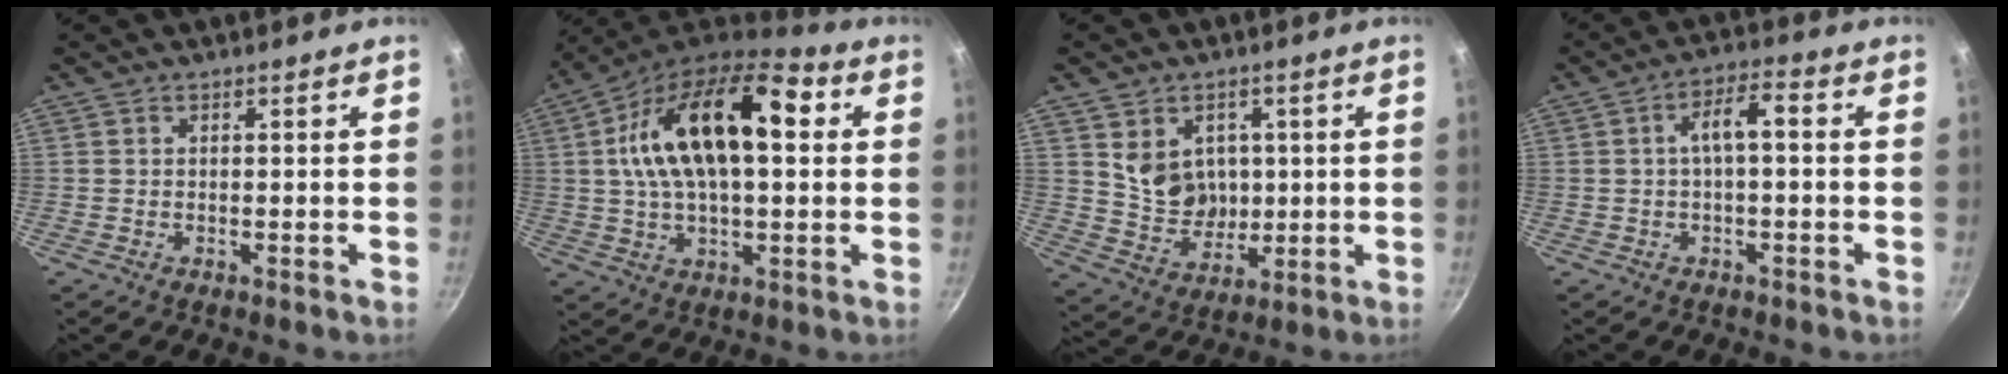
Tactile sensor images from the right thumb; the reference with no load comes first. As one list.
[{"total": 21.4, "force": [4.6, 10.8, 17.9], "torque": [-0.296, 0.019, 0.063]}, {"total": 9.5, "force": [2.1, 8.0, 4.5], "torque": [-0.048, -0.019, 0.052]}, {"total": 5.5, "force": [0.0, 2.1, 5.1], "torque": [-0.091, 0.031, -0.002]}]